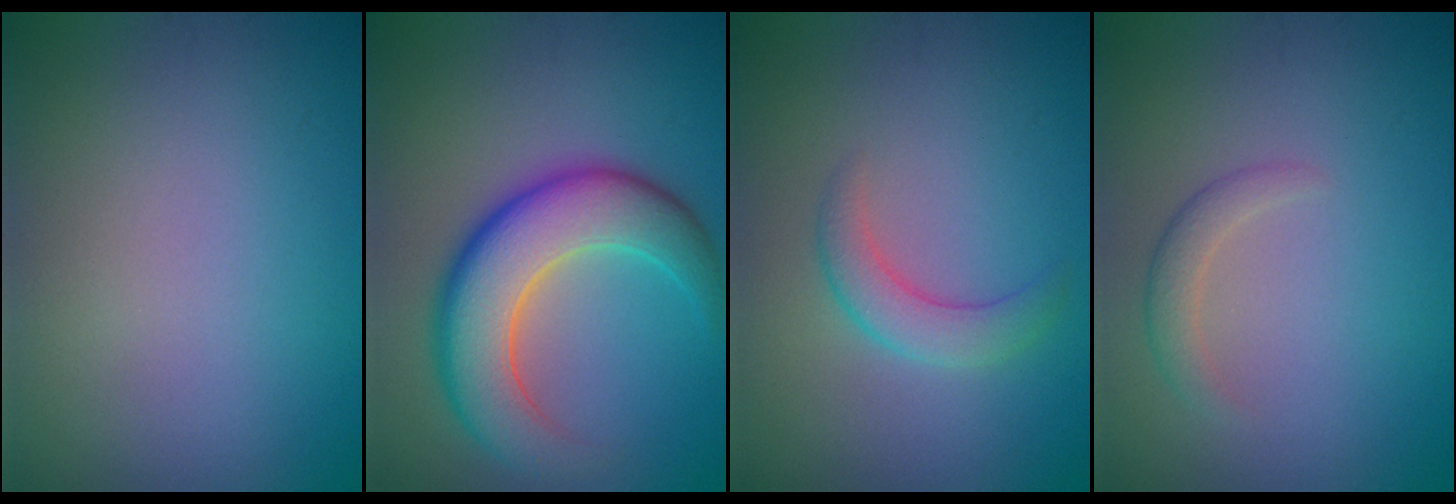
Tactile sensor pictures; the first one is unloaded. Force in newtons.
{"total": 8.0, "press": 8.0, "slide": 0.6}
{"total": 2.5, "press": 2.5, "slide": 0.1}
{"total": 1.6, "press": 1.6, "slide": 0.1}